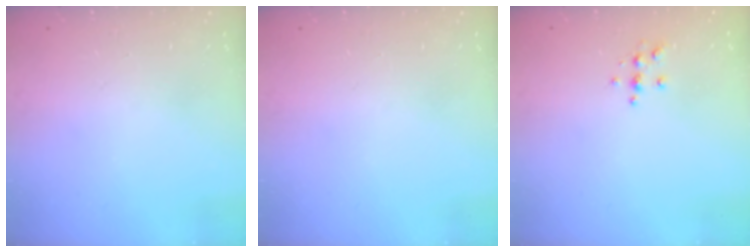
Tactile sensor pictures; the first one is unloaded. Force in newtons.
{"total": 0.0}
{"total": 5.1, "press": 5.1, "slide": 0.3}